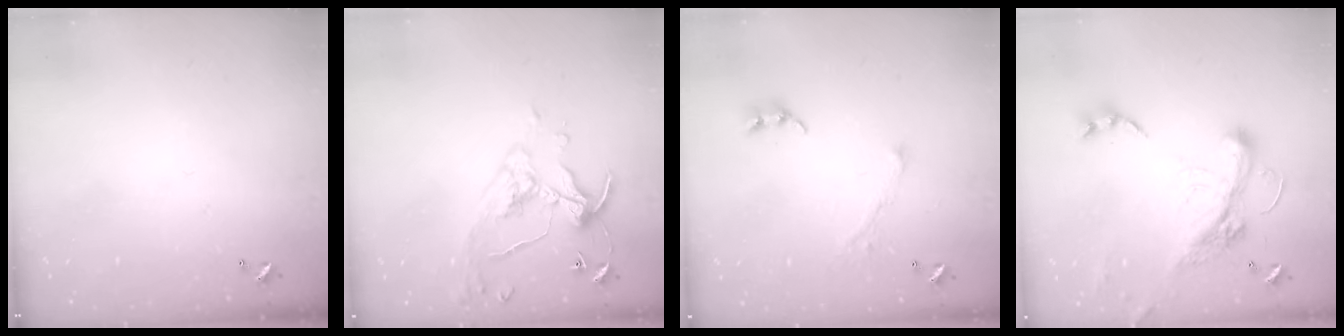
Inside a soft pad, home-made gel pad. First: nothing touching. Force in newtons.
{"total": 6.8, "press": 6.7, "slide": 0.8}
{"total": 4.4, "press": 4.3, "slide": 0.6}
{"total": 7.8, "press": 7.6, "slide": 1.9}